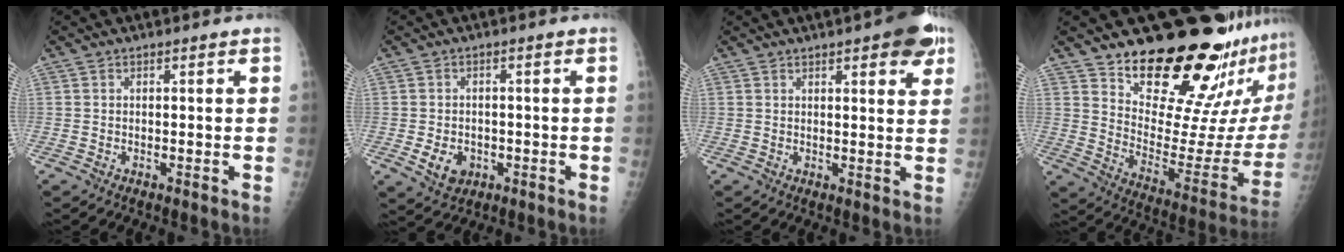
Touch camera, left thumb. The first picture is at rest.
{"total": 5.2, "force": [-1.5, 4.1, 2.9], "torque": [-0.035, 0.002, -0.016]}
{"total": 8.9, "force": [4.8, 2.9, 6.9], "torque": [-0.064, -0.014, 0.054]}
{"total": 25.3, "force": [20.8, 6.9, 12.6], "torque": [-0.143, -0.176, 0.292]}